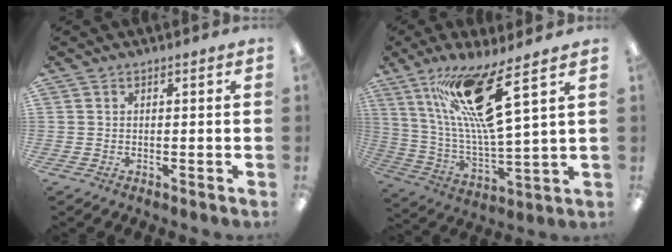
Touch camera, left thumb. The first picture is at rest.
{"total": 19.1, "force": [11.1, 3.8, 15.1], "torque": [-0.296, -0.038, 0.176]}